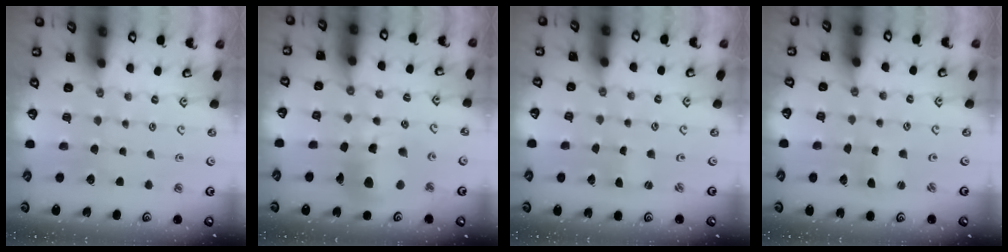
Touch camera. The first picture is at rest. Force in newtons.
{"total": 13.9, "press": 13.7, "slide": 2.0}
{"total": 0.6, "press": 0.6, "slide": 0.0}
{"total": 1.0, "press": 1.0, "slide": 0.0}